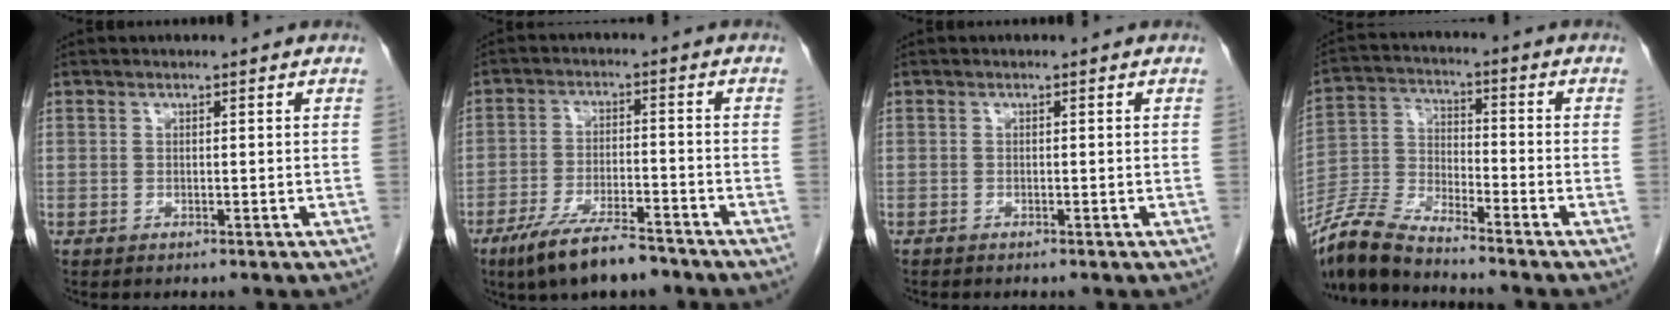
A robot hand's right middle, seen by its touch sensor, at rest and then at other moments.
{"total": 9.9, "force": [-7.4, 2.1, 6.2], "torque": [-0.109, -0.016, -0.129]}
{"total": 0.0}
{"total": 9.0, "force": [-8.3, 0.8, 3.3], "torque": [-0.080, -0.009, -0.169]}